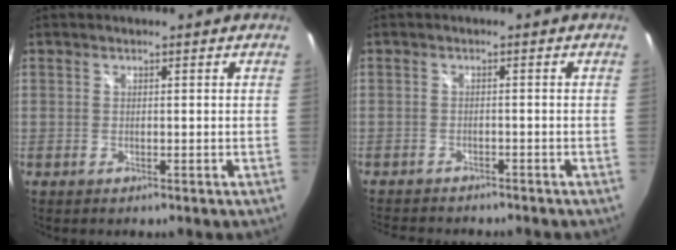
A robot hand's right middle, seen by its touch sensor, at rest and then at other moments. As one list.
[{"total": 6.6, "force": [-6.0, 1.7, 1.9], "torque": [-0.051, -0.012, -0.092]}]